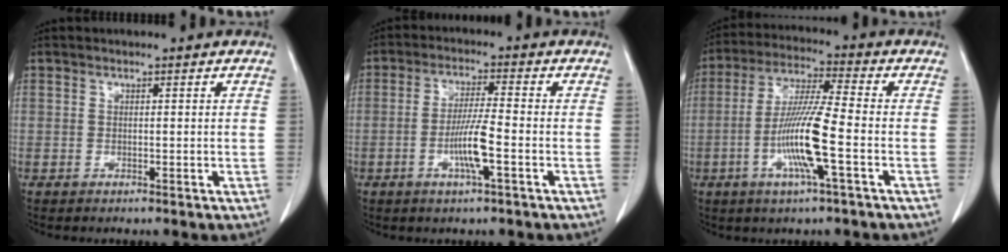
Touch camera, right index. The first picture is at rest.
{"total": 6.5, "force": [-2.2, 0.1, 6.1], "torque": [-0.121, -0.003, -0.041]}
{"total": 11.5, "force": [-3.3, 0.0, 11.0], "torque": [-0.220, -0.007, -0.067]}